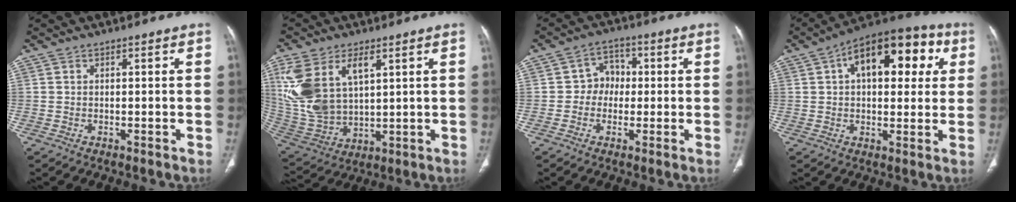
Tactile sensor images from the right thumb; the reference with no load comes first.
{"total": 17.1, "force": [6.2, 9.8, 12.6], "torque": [-0.266, -0.013, 0.139]}
{"total": 5.6, "force": [-0.1, 4.9, 2.6], "torque": [-0.007, 0.015, -0.014]}
{"total": 19.3, "force": [5.9, 10.2, 15.3], "torque": [-0.175, 0.026, 0.078]}